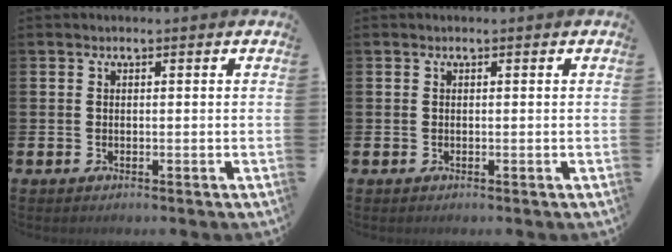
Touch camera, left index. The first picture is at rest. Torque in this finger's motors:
{"motor_torque": [-0.14, -0.04, 0.03, 0.00]}